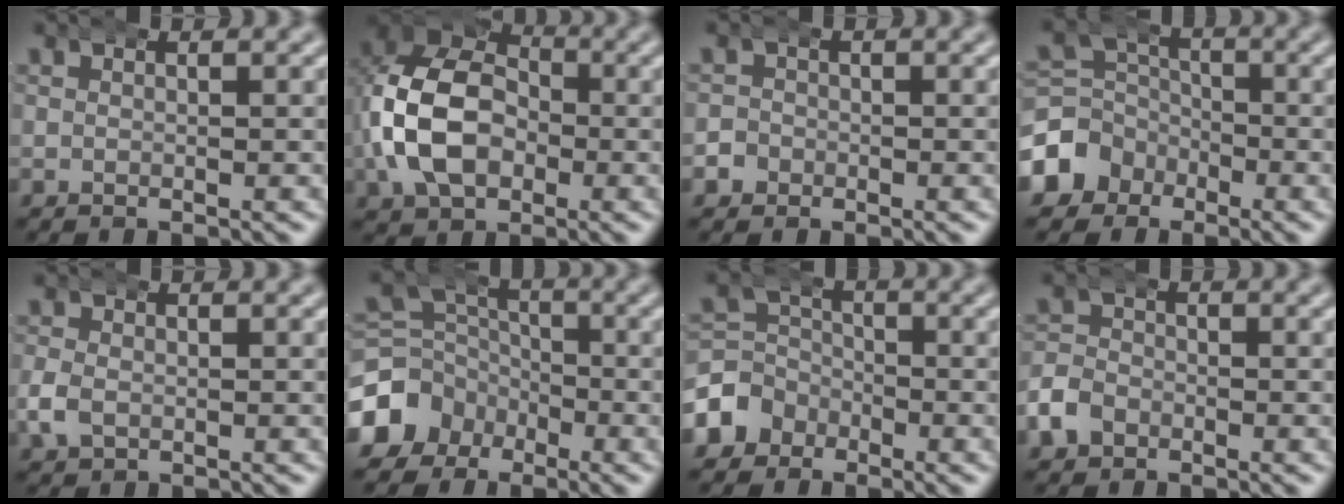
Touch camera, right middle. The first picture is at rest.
{"total": 12.3, "force": [0.5, 10.3, 6.8], "torque": [-0.138, -0.004, -0.003]}
{"total": 2.9, "force": [-1.3, 2.6, 0.1], "torque": [-0.009, -0.005, -0.032]}
{"total": 7.0, "force": [-2.7, 6.2, 1.7], "torque": [-0.042, -0.024, -0.049]}
{"total": 2.0, "force": [-0.6, 1.6, 1.0], "torque": [-0.030, 0.002, -0.012]}
{"total": 8.4, "force": [-2.8, 7.6, 2.5], "torque": [-0.055, -0.031, -0.050]}
{"total": 5.5, "force": [-2.5, 4.8, 1.2], "torque": [-0.034, -0.016, -0.045]}
{"total": 3.2, "force": [-1.8, 2.6, 0.7], "torque": [-0.017, 0.002, -0.041]}